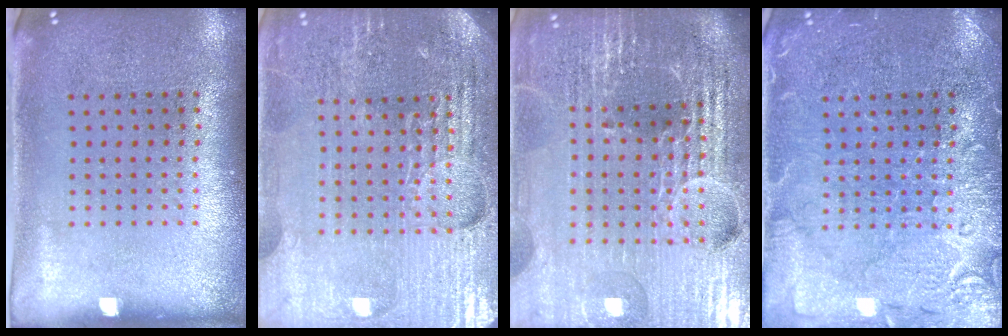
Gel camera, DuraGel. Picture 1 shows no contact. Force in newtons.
{"total": 4.8, "press": 4.5, "slide": 1.6}
{"total": 6.5, "press": 5.7, "slide": 3.1}
{"total": 4.5, "press": 4.5, "slide": 0.7}